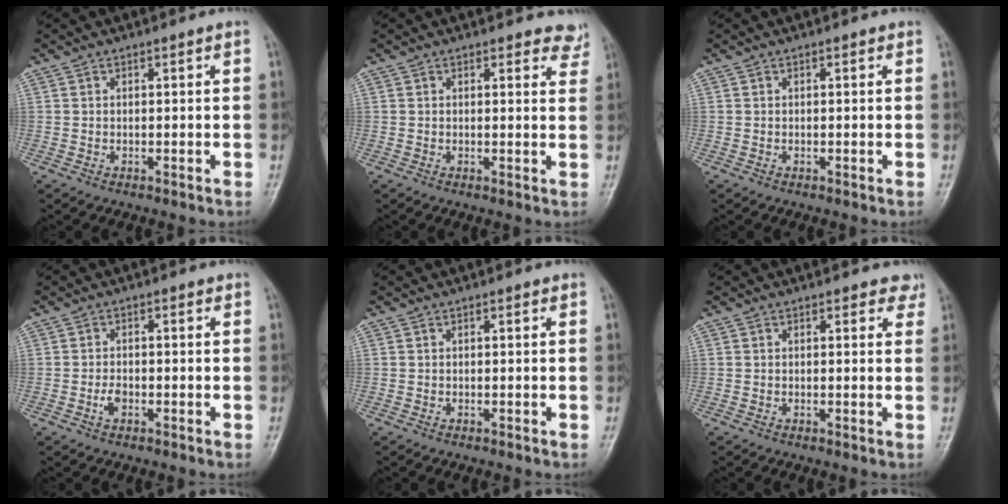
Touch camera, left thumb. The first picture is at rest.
{"total": 4.0, "force": [3.5, 1.7, 0.7], "torque": [0.025, -0.020, 0.020]}
{"total": 0.0}
{"total": 2.1, "force": [-0.8, 1.3, 1.4], "torque": [-0.022, 0.003, -0.019]}
{"total": 0.0}
{"total": 2.4, "force": [1.8, 1.5, 0.8], "torque": [0.019, -0.007, 0.007]}